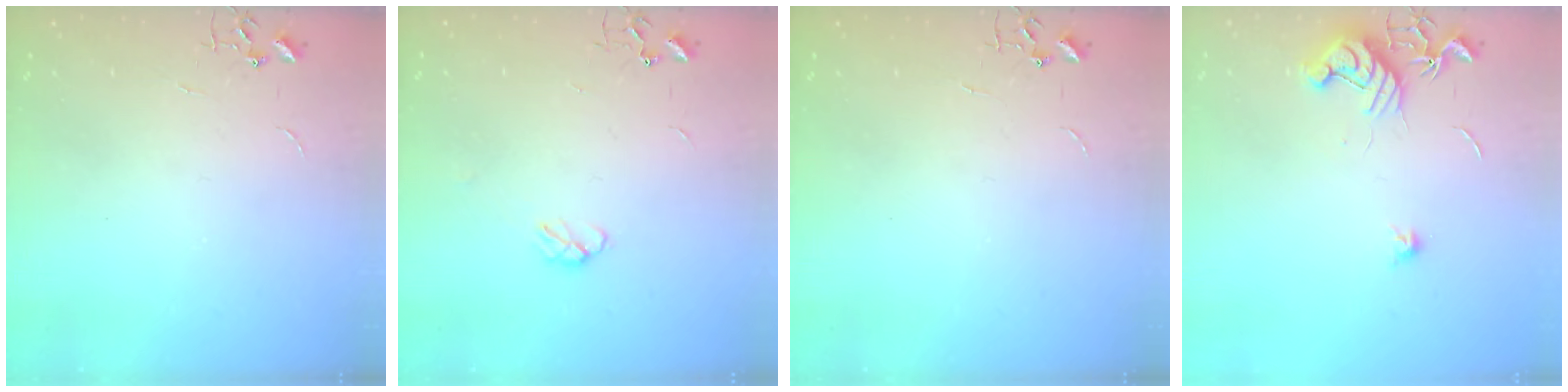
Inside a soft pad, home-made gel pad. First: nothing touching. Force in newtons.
{"total": 4.4, "press": 4.3, "slide": 0.7}
{"total": 0.0}
{"total": 10.1, "press": 10.1, "slide": 0.7}